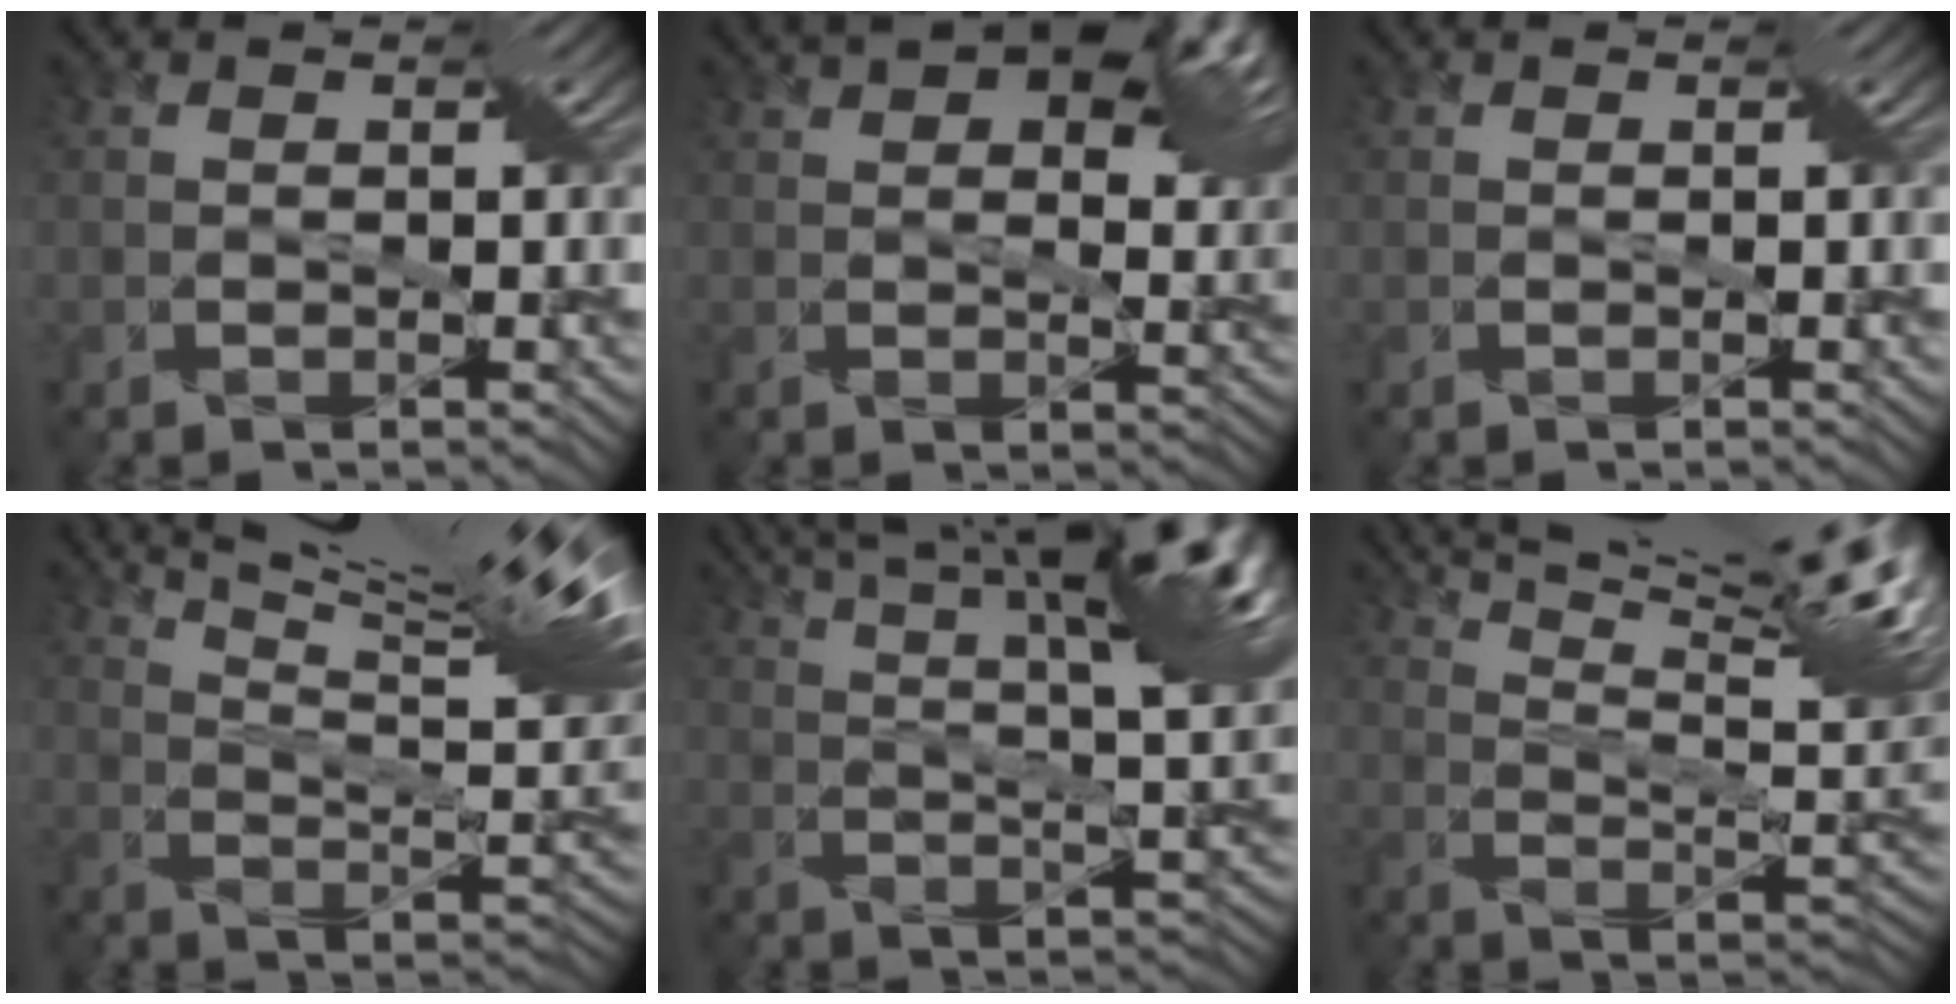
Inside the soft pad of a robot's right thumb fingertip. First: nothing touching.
{"total": 12.1, "force": [7.3, 5.0, 8.2], "torque": [-0.156, 0.018, 0.107]}
{"total": 0.0}
{"total": 15.6, "force": [11.4, 1.5, 10.6], "torque": [-0.189, 0.005, 0.184]}
{"total": 15.8, "force": [10.4, 2.7, 11.6], "torque": [-0.207, 0.020, 0.155]}
{"total": 16.3, "force": [12.1, 2.1, 10.8], "torque": [-0.204, 0.008, 0.195]}